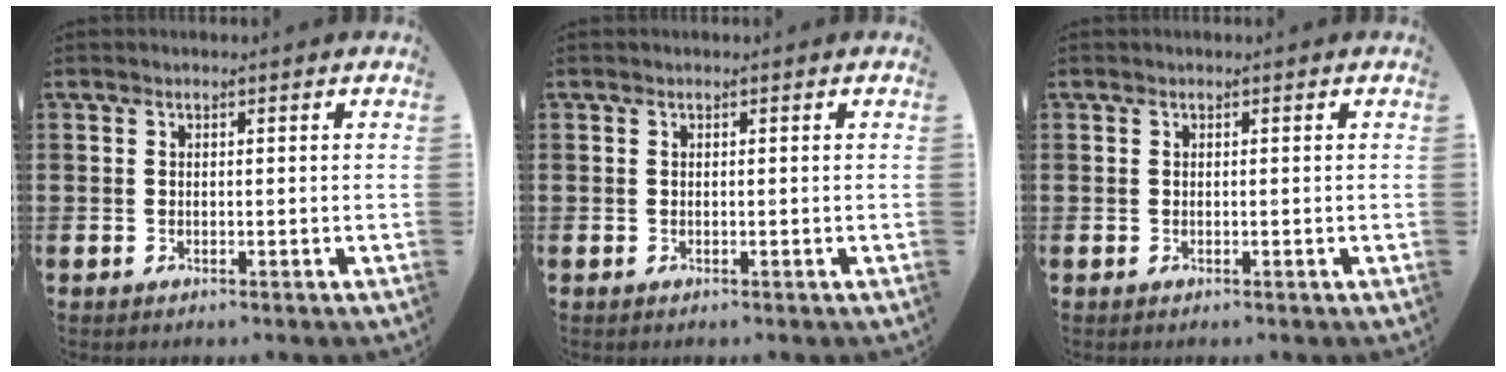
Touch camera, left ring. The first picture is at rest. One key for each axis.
{"total": 0.0}
{"total": 0.0}